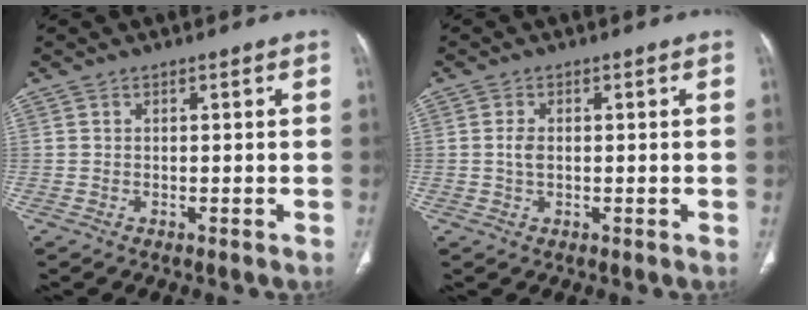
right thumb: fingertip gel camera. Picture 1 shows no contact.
{"total": 2.0, "force": [0.0, 1.2, 1.6], "torque": [-0.032, 0.002, -0.001]}